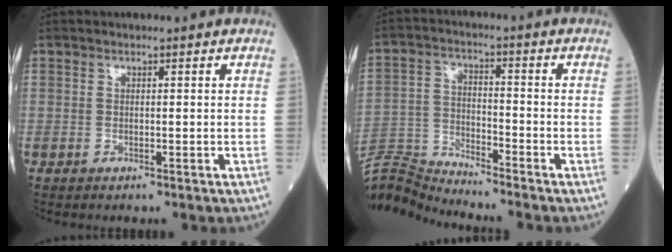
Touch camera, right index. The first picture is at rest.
{"total": 9.7, "force": [-9.5, -1.8, -0.4], "torque": [0.001, 0.017, -0.184]}